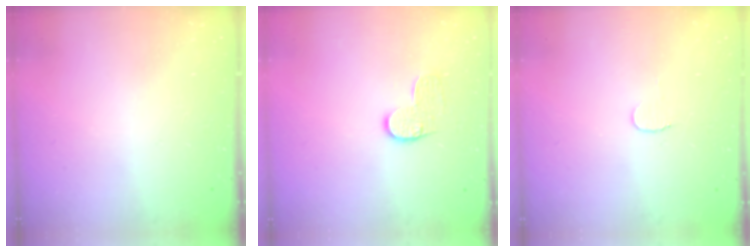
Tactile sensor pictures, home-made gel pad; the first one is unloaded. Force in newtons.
{"total": 6.7, "press": 6.7, "slide": 0.1}
{"total": 3.5, "press": 3.5, "slide": 0.4}